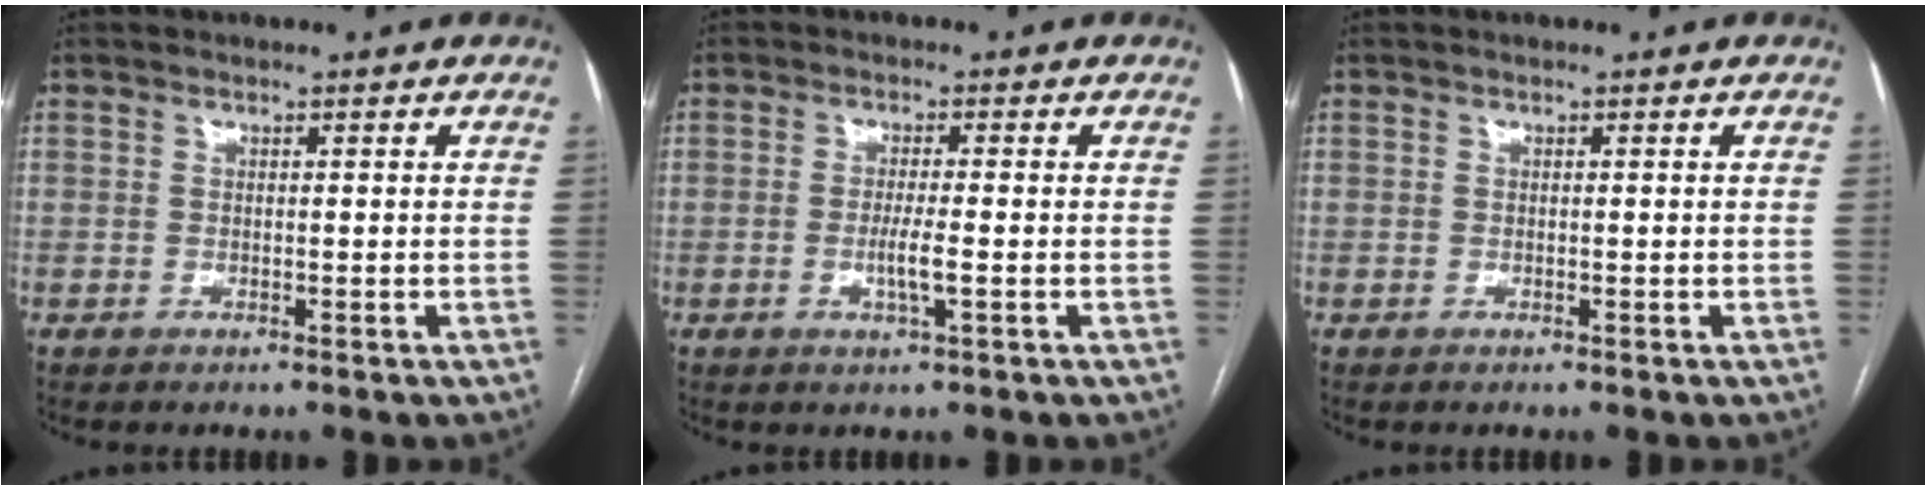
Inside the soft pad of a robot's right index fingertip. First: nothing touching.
{"total": 3.4, "force": [-0.8, 0.0, 3.3], "torque": [-0.065, -0.006, -0.015]}
{"total": 0.0}